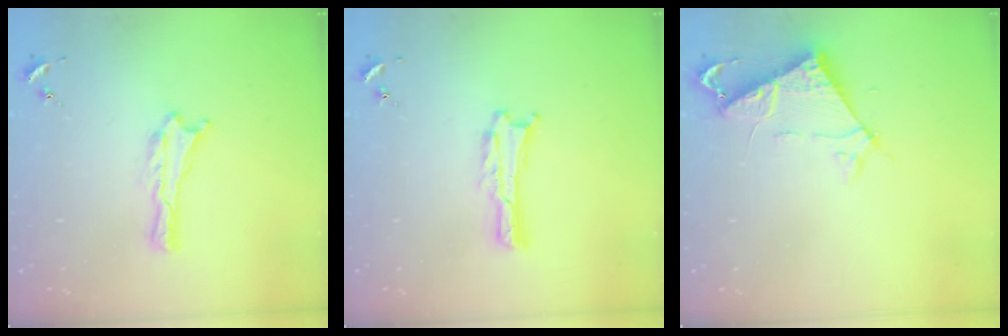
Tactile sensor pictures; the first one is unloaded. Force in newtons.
{"total": 0.0}
{"total": 6.9, "press": 6.8, "slide": 0.7}